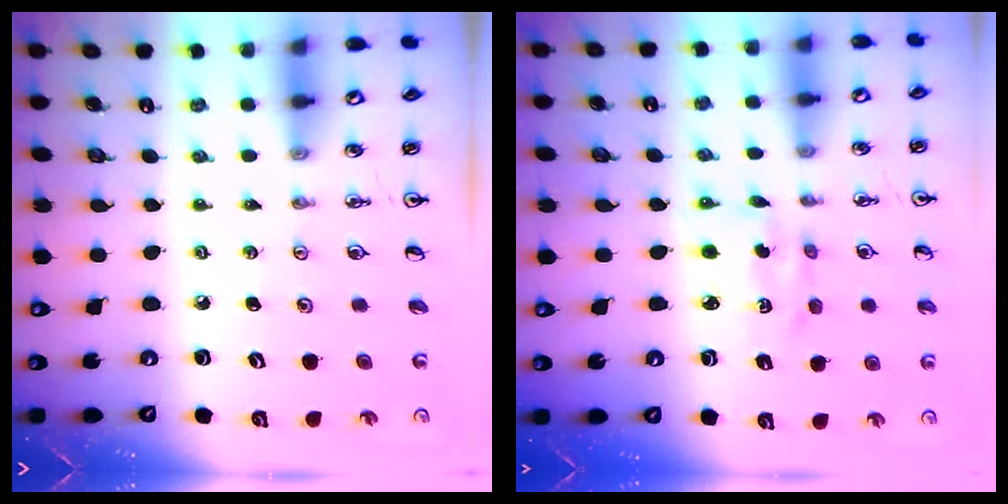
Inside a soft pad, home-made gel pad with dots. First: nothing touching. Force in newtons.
{"total": 2.9, "press": 2.9, "slide": 0.2}